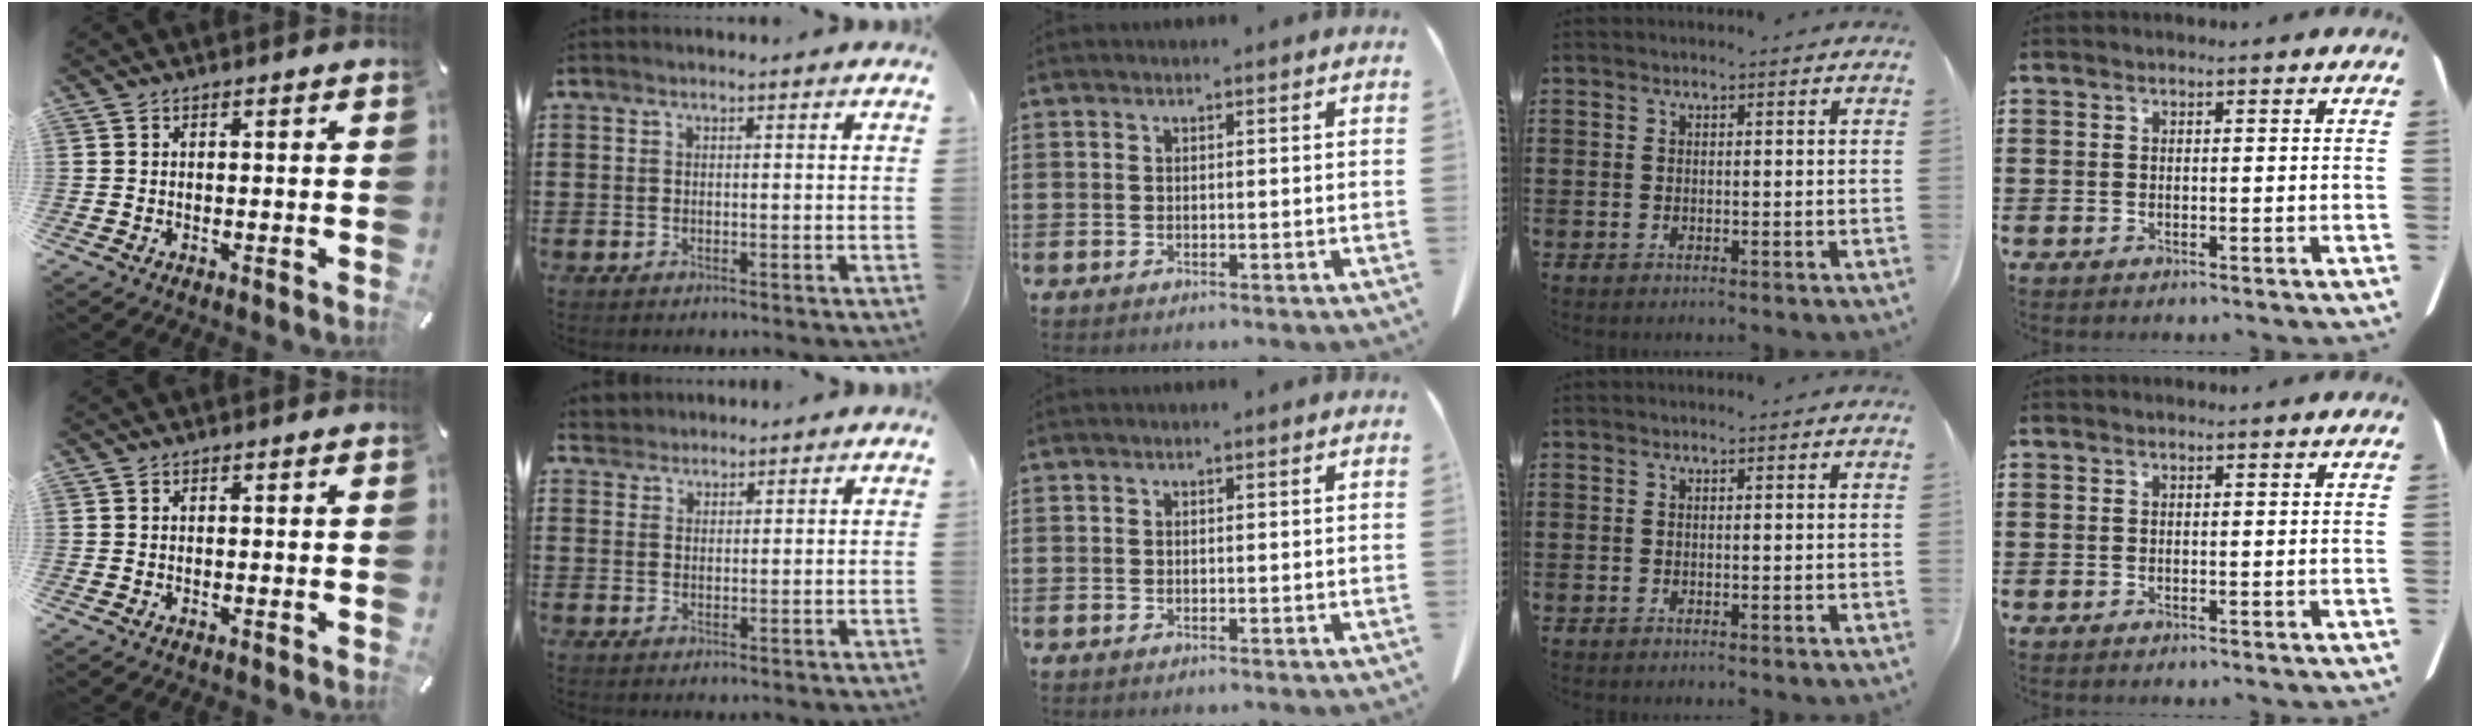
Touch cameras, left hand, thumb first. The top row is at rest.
{"index": {"total": 2.0, "force": [1.8, 0.8, -0.3], "torque": [-0.001, 0.005, 0.037]}}